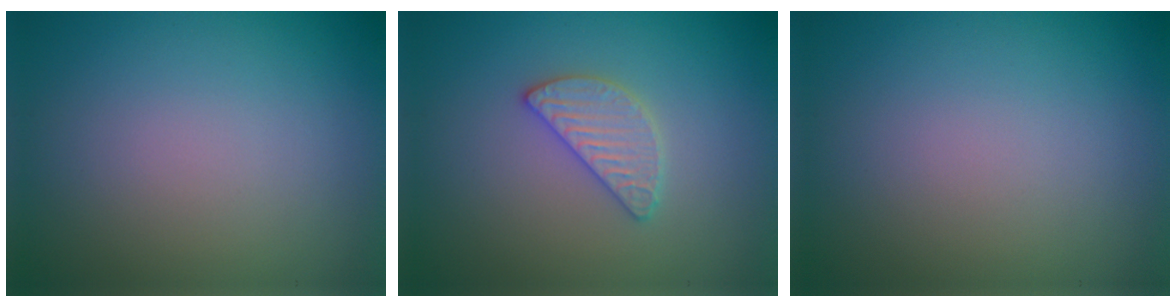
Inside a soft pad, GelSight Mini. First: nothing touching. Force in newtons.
{"total": 2.6, "press": 2.6, "slide": 0.3}
{"total": 0.0}